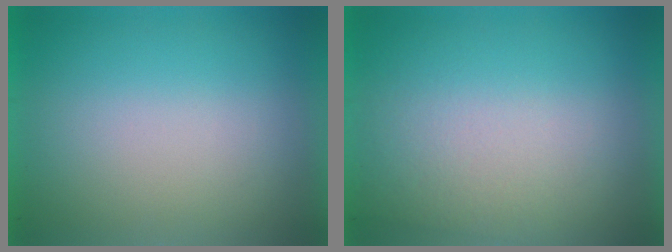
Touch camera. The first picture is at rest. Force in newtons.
{"total": 2.1}